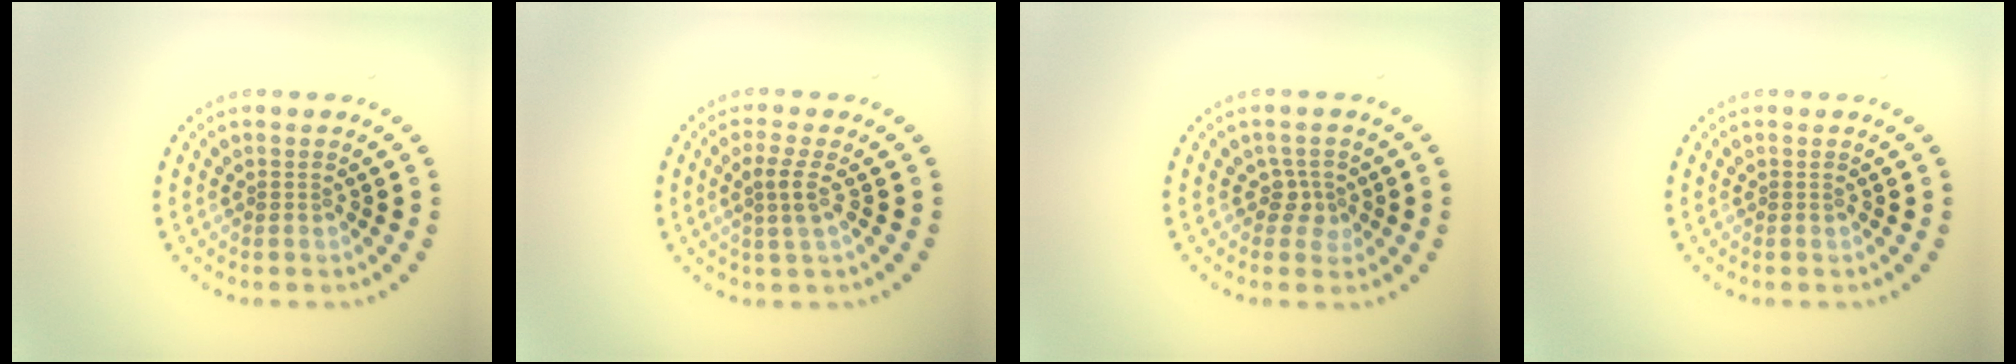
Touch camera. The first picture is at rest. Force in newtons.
{"total": 2.0, "press": 1.7, "slide": 1.2}
{"total": 1.8, "press": 1.4, "slide": 1.2}
{"total": 0.0}